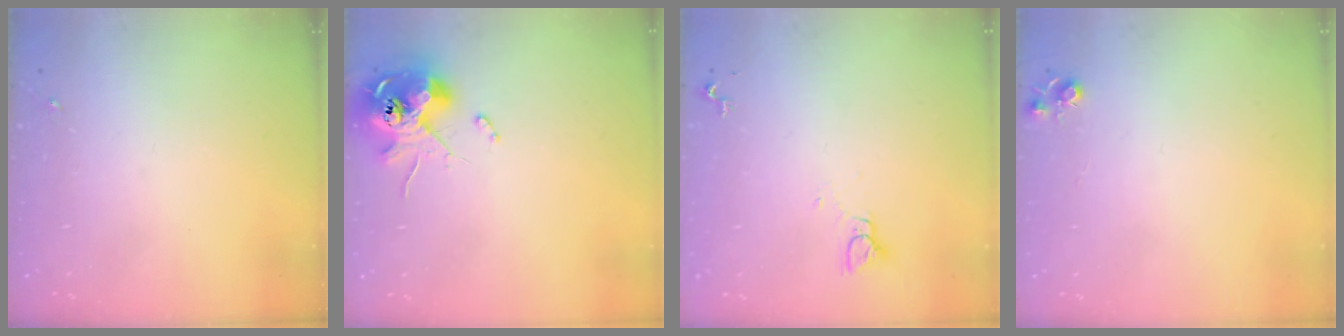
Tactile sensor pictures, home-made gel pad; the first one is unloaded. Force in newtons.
{"total": 11.4, "press": 11.2, "slide": 1.6}
{"total": 2.8, "press": 2.8, "slide": 0.1}
{"total": 5.1, "press": 5.0, "slide": 0.5}